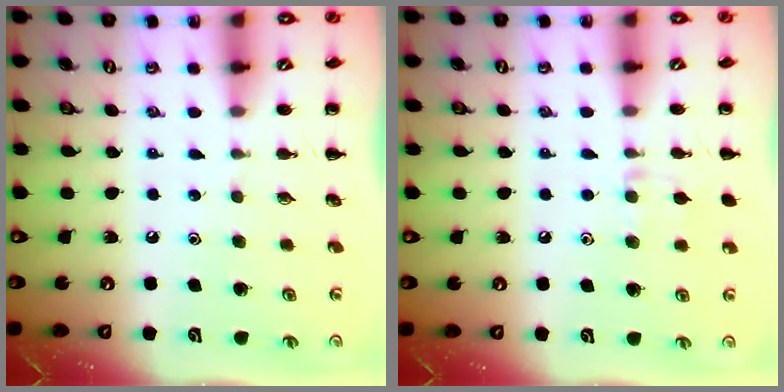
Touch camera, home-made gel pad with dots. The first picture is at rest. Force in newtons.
{"total": 6.5, "press": 6.2, "slide": 2.2}